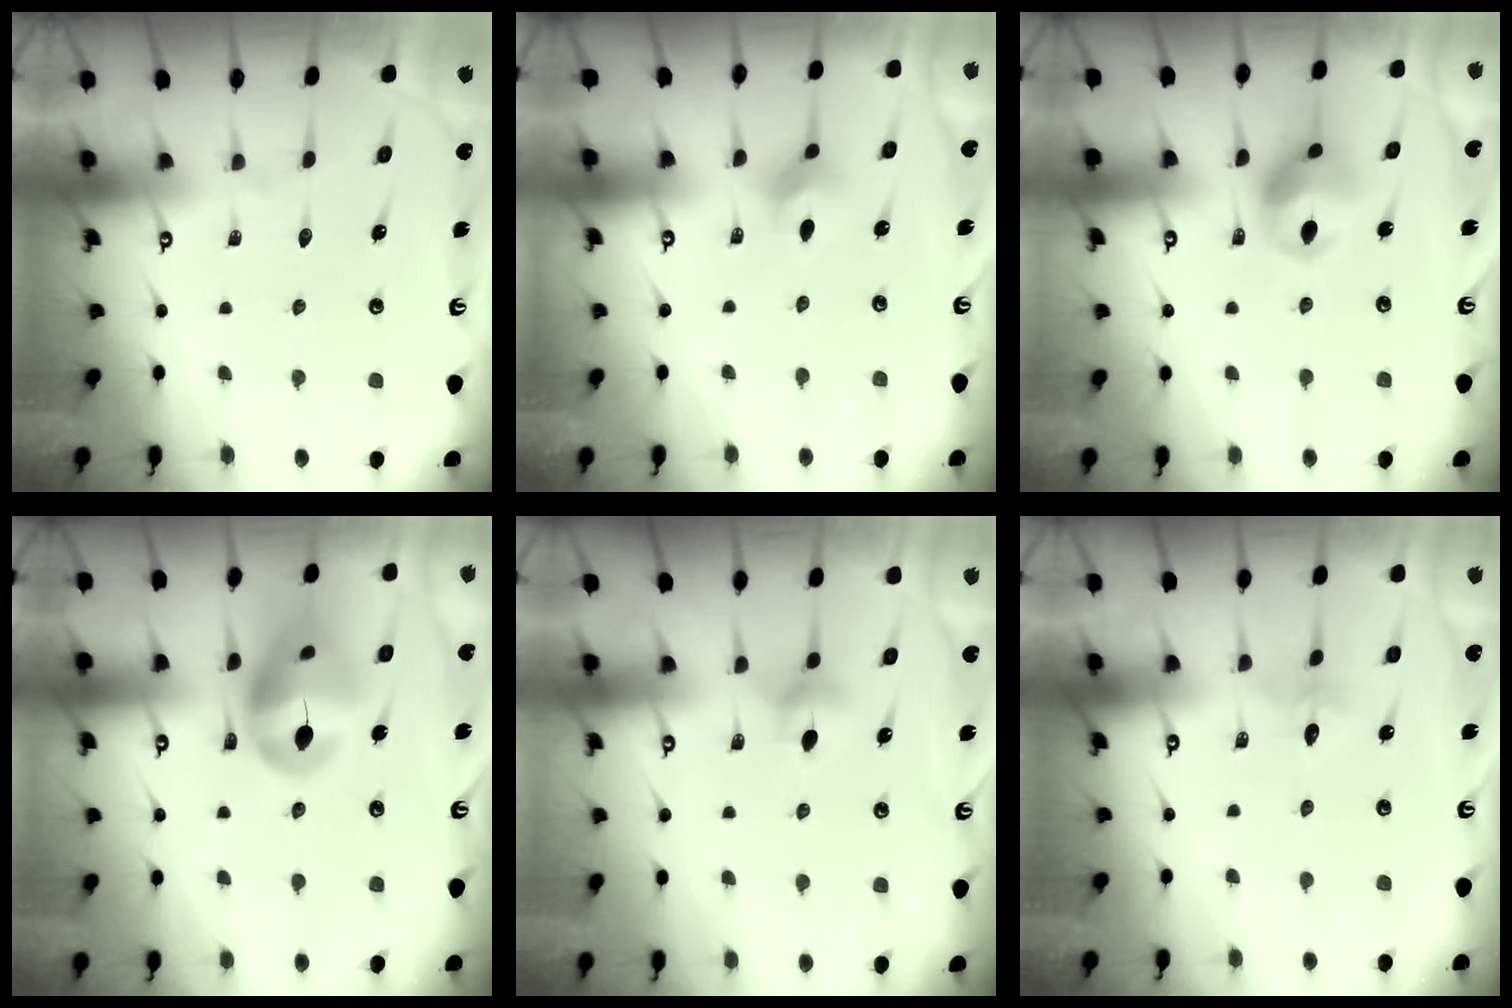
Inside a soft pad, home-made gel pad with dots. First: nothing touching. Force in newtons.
{"total": 2.9, "press": 2.9, "slide": 0.7}
{"total": 11.0, "press": 10.9, "slide": 1.9}
{"total": 14.3, "press": 14.2, "slide": 1.7}
{"total": 4.6, "press": 4.6, "slide": 0.8}
{"total": 2.3, "press": 2.3, "slide": 0.2}